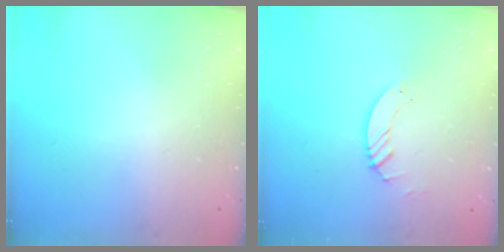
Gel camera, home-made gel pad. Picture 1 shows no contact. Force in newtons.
{"total": 3.3, "press": 3.3, "slide": 0.1}